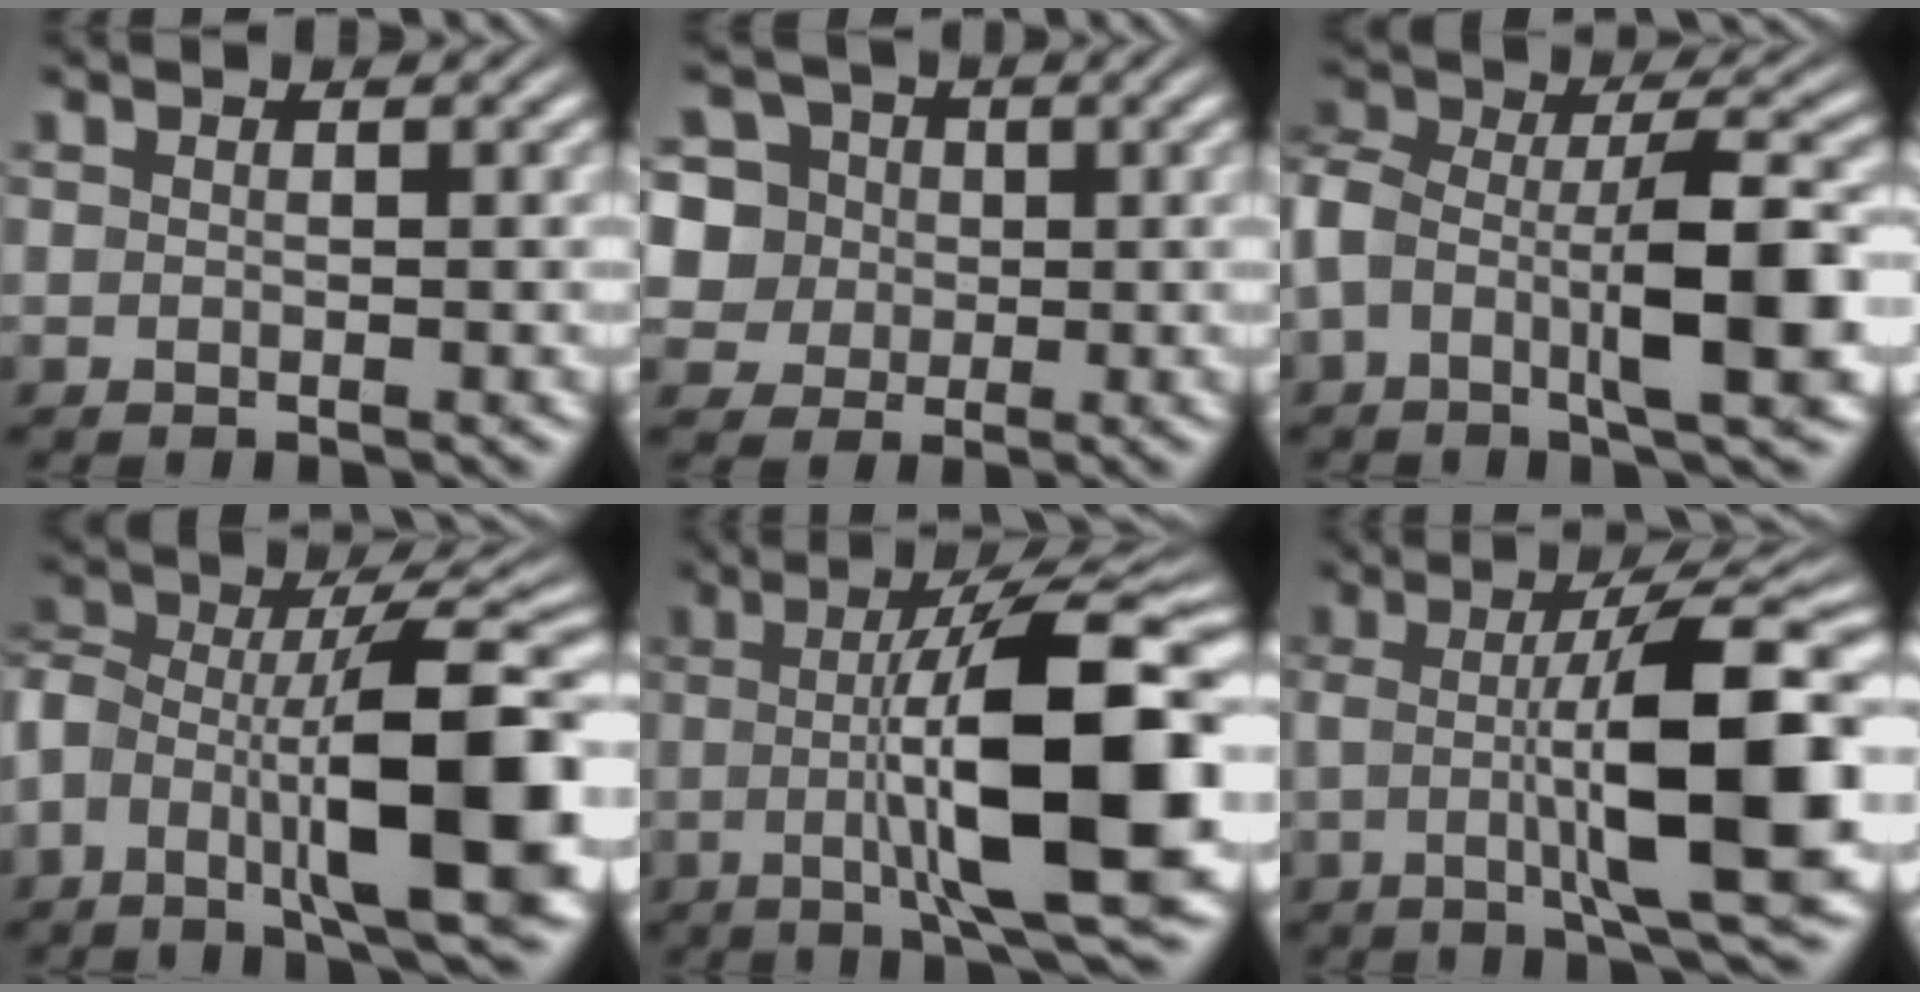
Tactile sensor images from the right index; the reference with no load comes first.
{"total": 11.1, "force": [-0.1, 10.4, 3.9], "torque": [-0.125, -0.044, 0.001]}
{"total": 8.4, "force": [-1.0, 5.1, 6.6], "torque": [-0.132, -0.007, -0.021]}
{"total": 12.8, "force": [-2.0, 7.5, 10.2], "torque": [-0.176, -0.017, -0.028]}
{"total": 13.9, "force": [-0.4, 3.5, 13.4], "torque": [-0.186, 0.007, -0.001]}
{"total": 11.3, "force": [-0.1, 2.9, 10.9], "torque": [-0.157, 0.011, -0.002]}